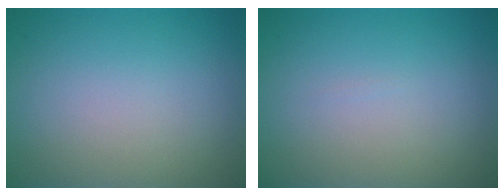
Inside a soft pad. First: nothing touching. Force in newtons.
{"total": 0.0}